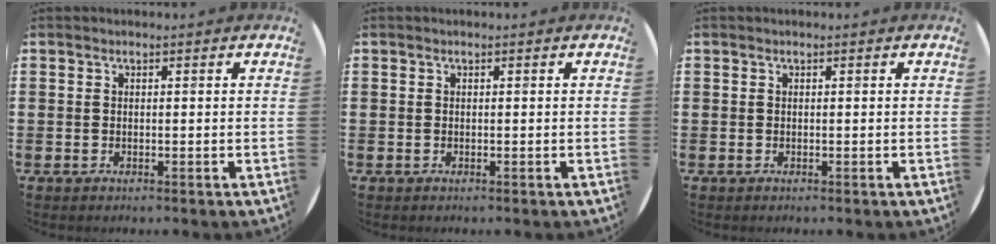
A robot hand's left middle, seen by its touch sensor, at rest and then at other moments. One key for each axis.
{"total": 0.0}
{"total": 0.0}